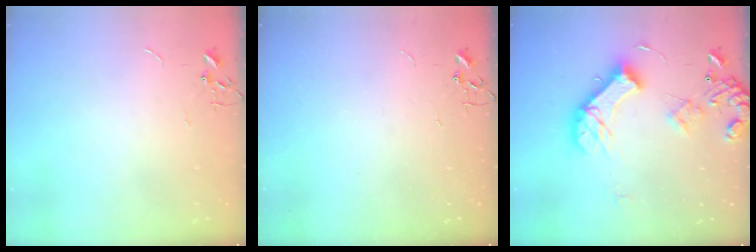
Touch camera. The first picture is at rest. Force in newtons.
{"total": 0.0}
{"total": 16.4, "press": 16.2, "slide": 2.4}